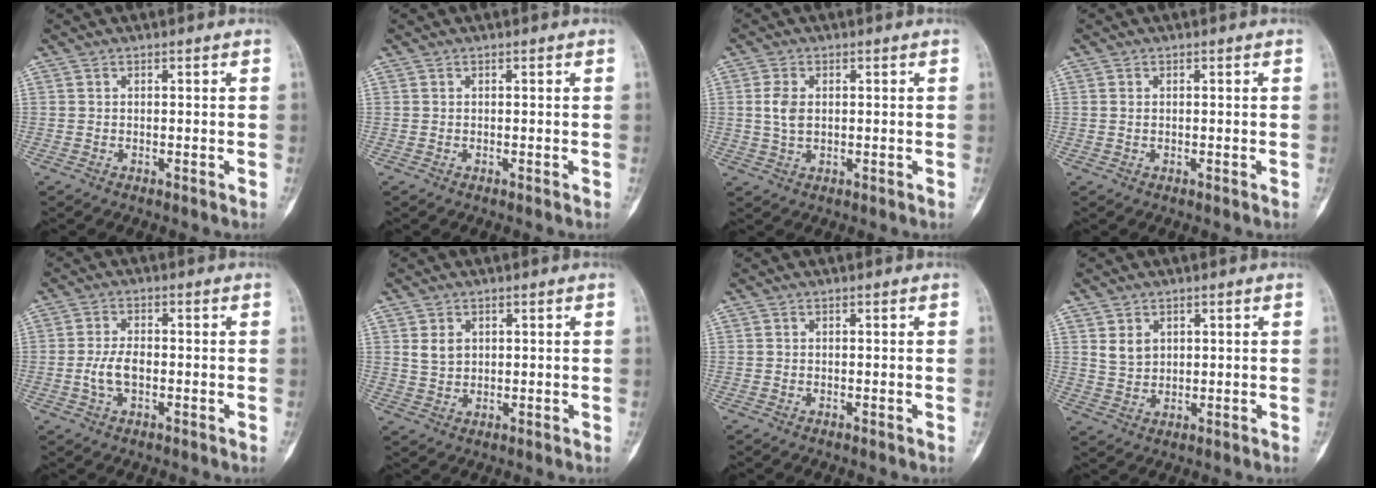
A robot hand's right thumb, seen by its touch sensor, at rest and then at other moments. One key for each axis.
{"total": 0.0}
{"total": 4.1, "fx": 0.5, "fy": 2.5, "fz": 3.2, "tx": -0.066, "ty": 0.000, "tz": 0.010}
{"total": 0.6, "fx": 0.1, "fy": 0.4, "fz": 0.4, "tx": -0.011, "ty": 0.000, "tz": 0.002}
{"total": 4.6, "fx": -1.0, "fy": 2.4, "fz": 3.8, "tx": -0.080, "ty": 0.011, "tz": -0.021}
{"total": 3.4, "fx": 1.1, "fy": 2.6, "fz": 1.9, "tx": -0.024, "ty": -0.005, "tz": 0.026}
{"total": 0.0}
{"total": 3.9, "fx": 1.5, "fy": 3.0, "fz": 2.0, "tx": -0.023, "ty": -0.011, "tz": 0.036}